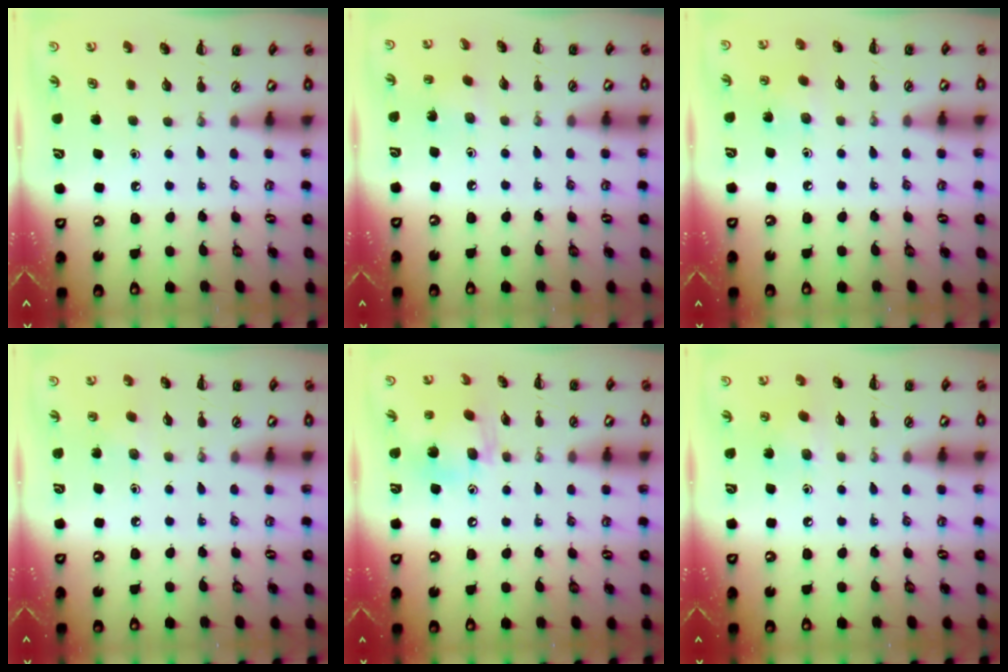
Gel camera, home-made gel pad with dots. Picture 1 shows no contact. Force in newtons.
{"total": 1.6, "press": 1.4, "slide": 0.7}
{"total": 3.9, "press": 3.8, "slide": 1.1}
{"total": 2.6, "press": 2.5, "slide": 0.8}
{"total": 12.3, "press": 11.9, "slide": 3.1}
{"total": 5.4, "press": 5.3, "slide": 1.1}